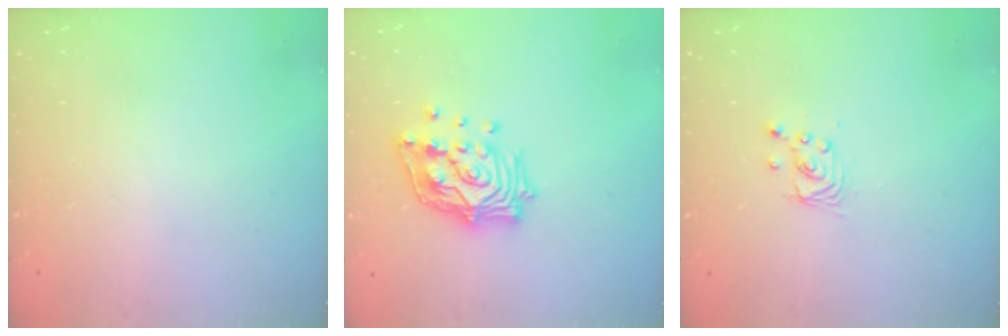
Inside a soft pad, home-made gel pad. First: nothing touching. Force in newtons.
{"total": 18.2, "press": 18.0, "slide": 2.7}
{"total": 2.9, "press": 2.9, "slide": 0.2}